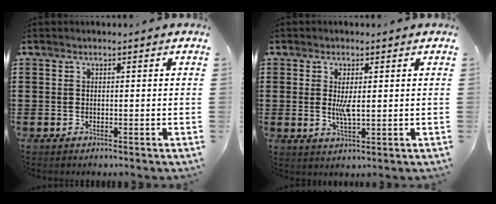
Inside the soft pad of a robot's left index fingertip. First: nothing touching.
{"total": 3.7, "force": [0.6, 1.1, 3.4], "torque": [-0.069, 0.002, 0.009]}